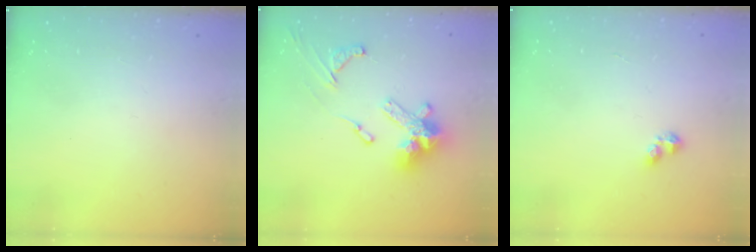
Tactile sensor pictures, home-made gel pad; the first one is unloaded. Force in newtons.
{"total": 17.1, "press": 17.0, "slide": 1.9}
{"total": 2.7, "press": 2.7, "slide": 0.5}